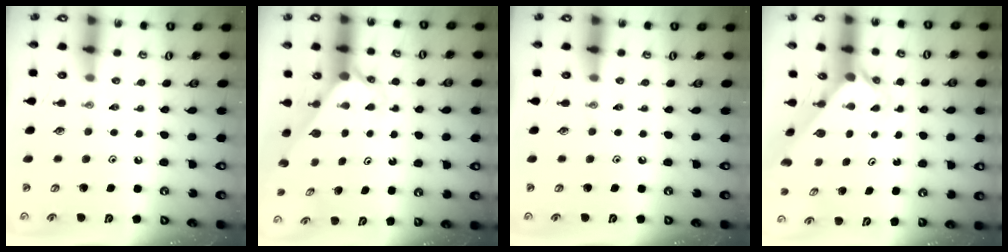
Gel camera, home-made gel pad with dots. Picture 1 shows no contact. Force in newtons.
{"total": 2.2, "press": 2.2, "slide": 0.1}
{"total": 0.0}
{"total": 2.4, "press": 2.4, "slide": 0.1}